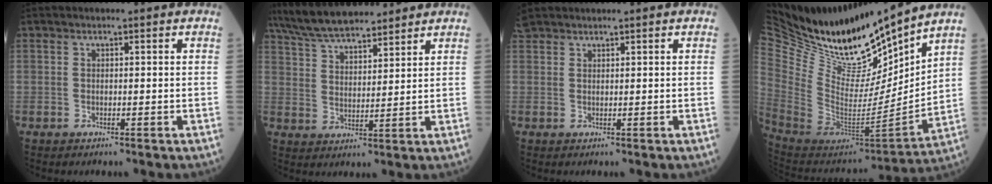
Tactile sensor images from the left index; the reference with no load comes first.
{"total": 13.0, "force": [11.4, 2.7, 5.7], "torque": [-0.108, 0.029, 0.206]}
{"total": 3.1, "force": [2.9, 0.7, 0.7], "torque": [-0.022, 0.028, 0.062]}
{"total": 24.2, "force": [22.2, 4.0, 8.8], "torque": [-0.182, -0.069, 0.396]}